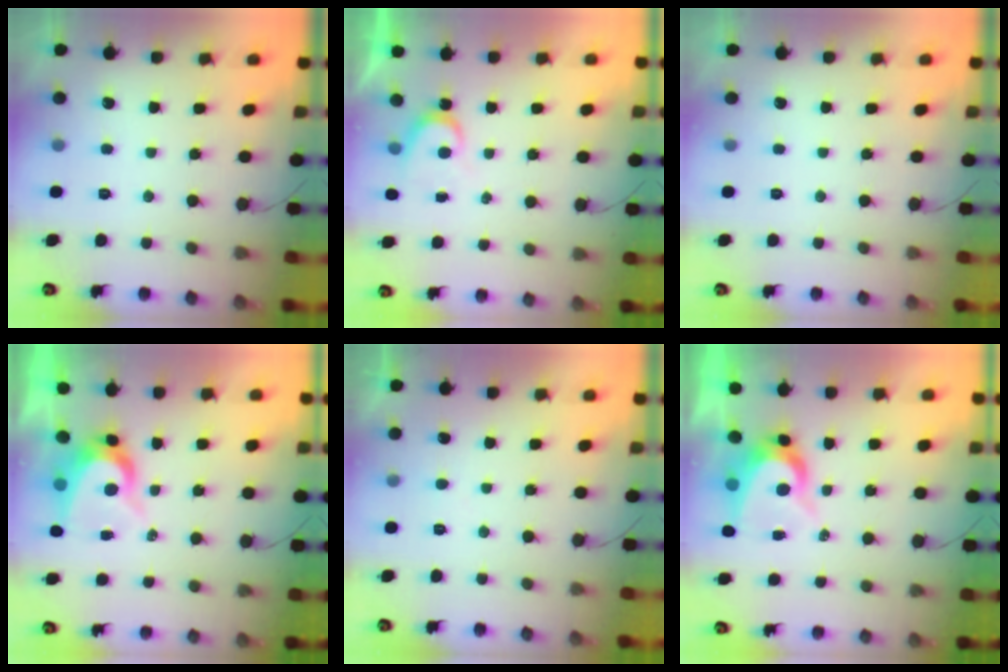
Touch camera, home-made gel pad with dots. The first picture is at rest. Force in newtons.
{"total": 3.7, "press": 3.7, "slide": 0.4}
{"total": 0.0}
{"total": 7.6, "press": 7.6, "slide": 0.5}
{"total": 2.3, "press": 2.3, "slide": 0.1}
{"total": 7.6, "press": 7.6, "slide": 0.5}